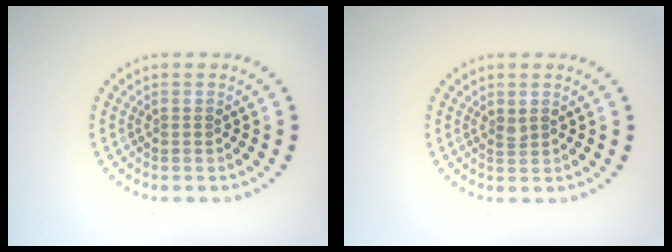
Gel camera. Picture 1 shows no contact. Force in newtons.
{"total": 0.6, "press": 0.5, "slide": 0.3}